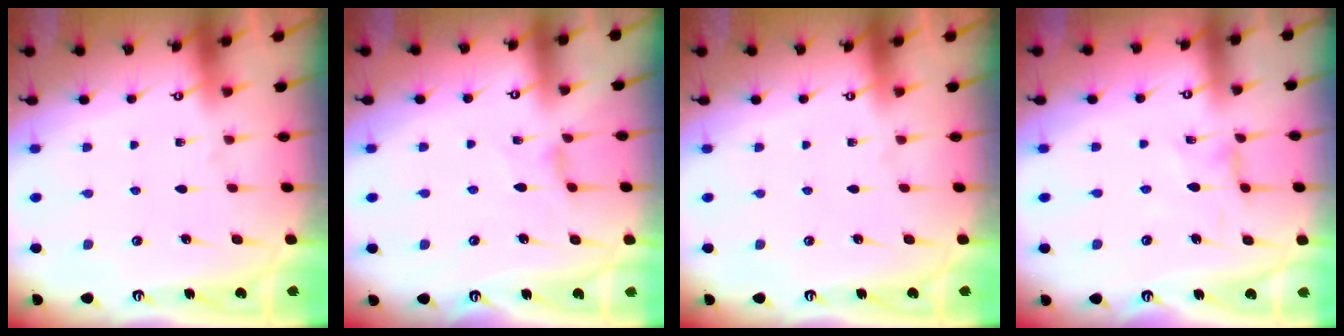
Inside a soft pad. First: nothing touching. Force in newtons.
{"total": 2.9, "press": 2.9, "slide": 0.4}
{"total": 0.0}
{"total": 1.4, "press": 1.3, "slide": 0.3}